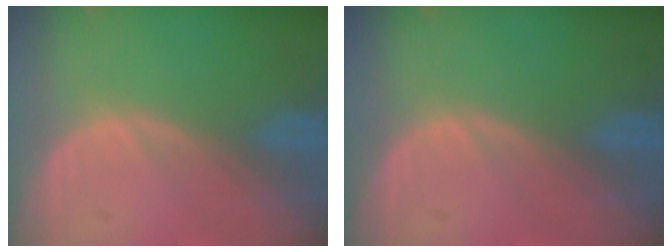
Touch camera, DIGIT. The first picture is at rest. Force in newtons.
{"total": 0.0}